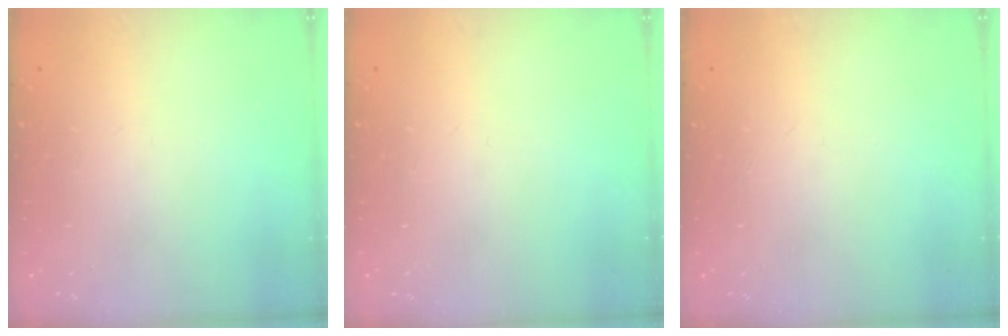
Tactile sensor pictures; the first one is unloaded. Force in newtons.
{"total": 0.0}
{"total": 0.0}